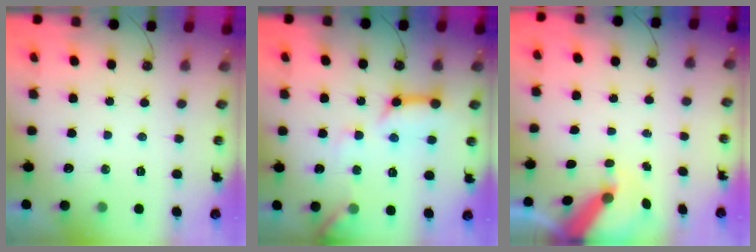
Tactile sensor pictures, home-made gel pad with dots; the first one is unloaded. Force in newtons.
{"total": 12.2, "press": 12.1, "slide": 1.3}
{"total": 6.9, "press": 6.9, "slide": 0.9}